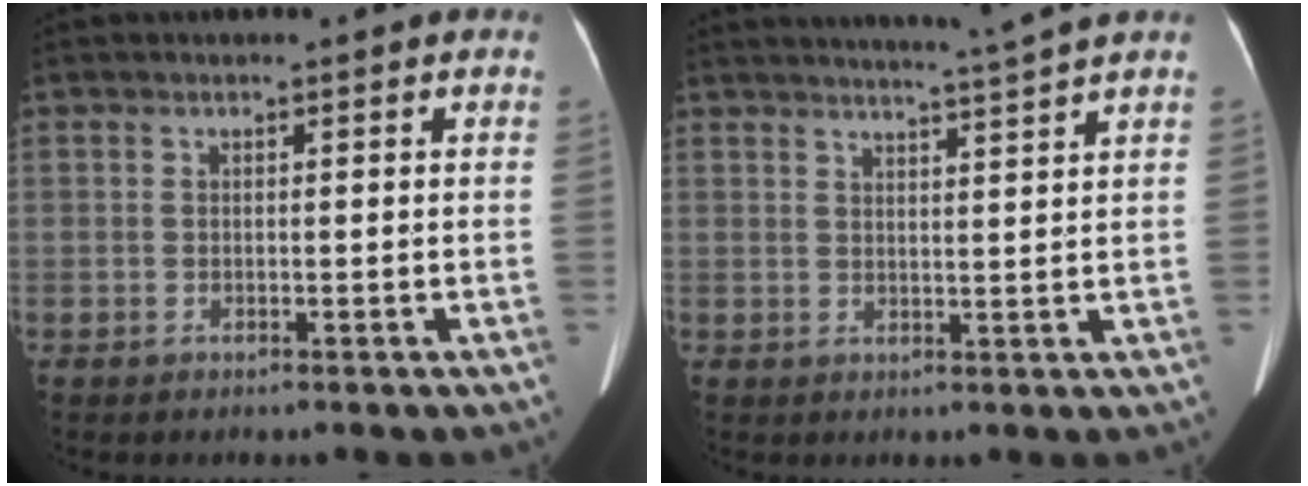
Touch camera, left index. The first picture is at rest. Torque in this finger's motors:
{"motor_torque": [-1.11, -0.44, -0.16, 0.00]}